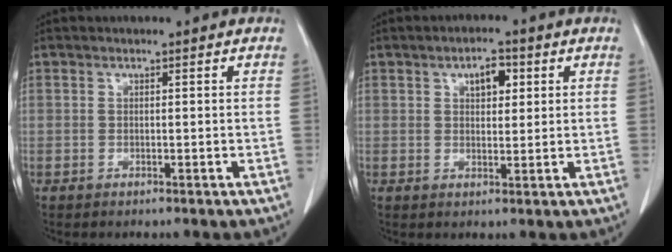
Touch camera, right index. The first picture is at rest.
{"total": 3.9, "force": [1.6, 1.9, 3.0], "torque": [-0.046, 0.005, 0.024]}